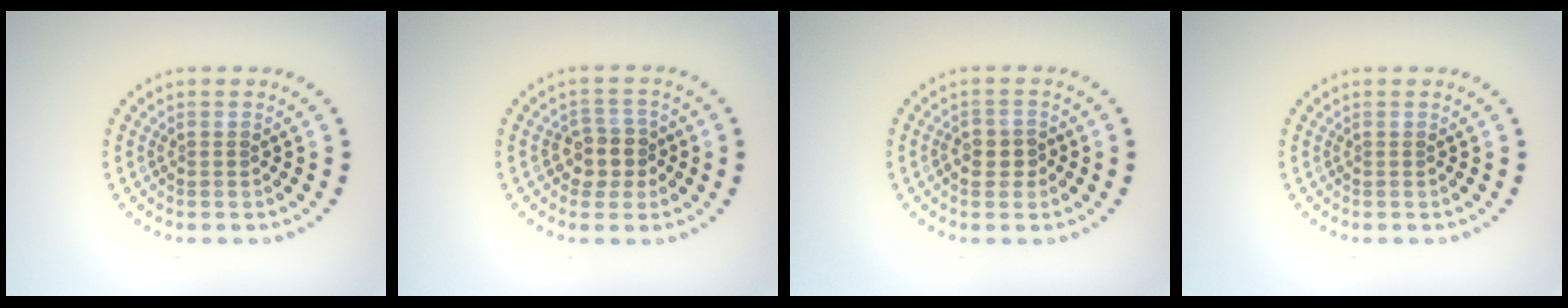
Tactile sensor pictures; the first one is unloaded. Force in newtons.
{"total": 2.8, "press": 2.5, "slide": 1.3}
{"total": 2.4, "press": 2.3, "slide": 0.9}
{"total": 0.0}